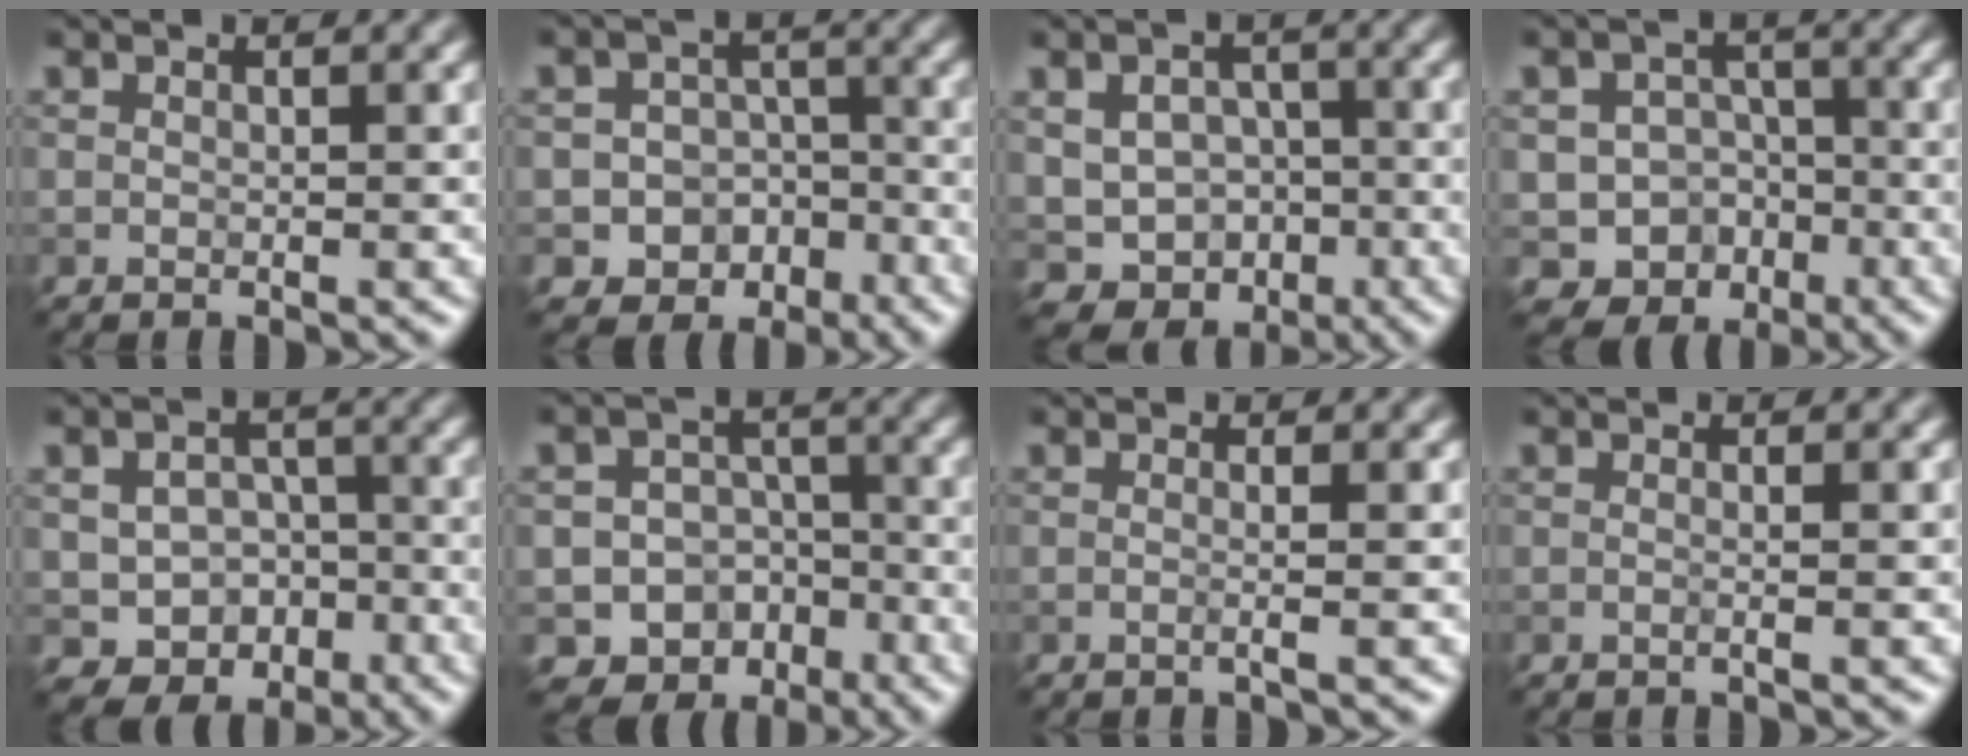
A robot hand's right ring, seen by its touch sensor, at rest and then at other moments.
{"total": 7.9, "force": [-4.3, 6.4, 1.8], "torque": [-0.001, -0.011, -0.079]}
{"total": 6.6, "force": [-2.2, 5.4, 3.2], "torque": [-0.032, 0.000, -0.034]}
{"total": 7.3, "force": [-3.5, 6.3, 1.6], "torque": [-0.001, -0.007, -0.069]}
{"total": 5.9, "force": [-2.4, 4.6, 2.9], "torque": [-0.041, -0.004, -0.026]}
{"total": 11.4, "force": [-6.3, 9.3, 1.9], "torque": [-0.017, -0.021, -0.106]}
{"total": 1.6, "force": [0.0, 0.6, 1.5], "torque": [-0.011, -0.010, -0.023]}
{"total": 1.8, "force": [0.3, 0.9, 1.5], "torque": [0.007, -0.007, -0.023]}